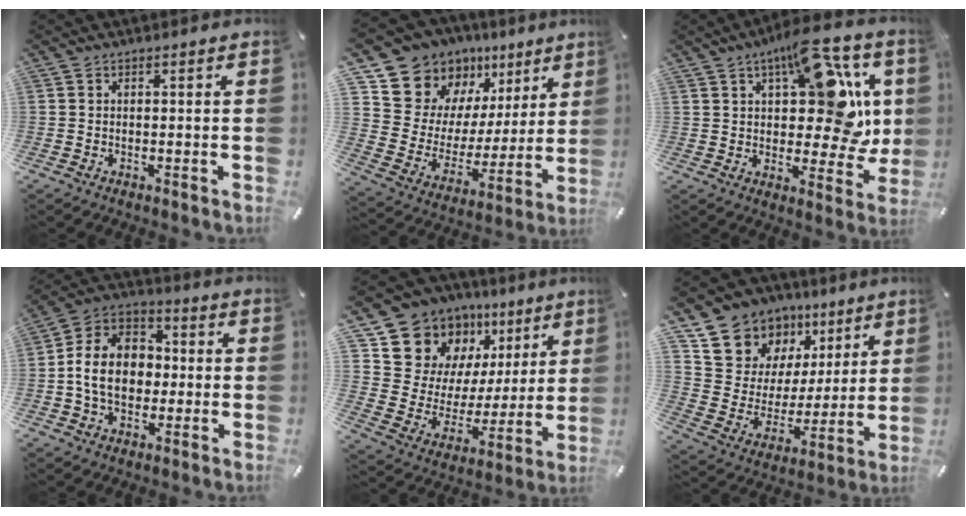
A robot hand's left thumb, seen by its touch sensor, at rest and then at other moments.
{"total": 14.3, "force": [10.5, 9.4, 2.2], "torque": [-0.048, -0.100, 0.191]}
{"total": 19.4, "force": [7.0, 9.3, 15.5], "torque": [-0.206, -0.035, 0.117]}
{"total": 12.3, "force": [-1.7, 9.9, 7.1], "torque": [-0.165, 0.020, -0.033]}
{"total": 15.4, "force": [10.6, 10.7, 3.1], "torque": [-0.056, -0.096, 0.196]}
{"total": 13.3, "force": [8.3, 10.3, 1.7], "torque": [-0.046, -0.072, 0.162]}